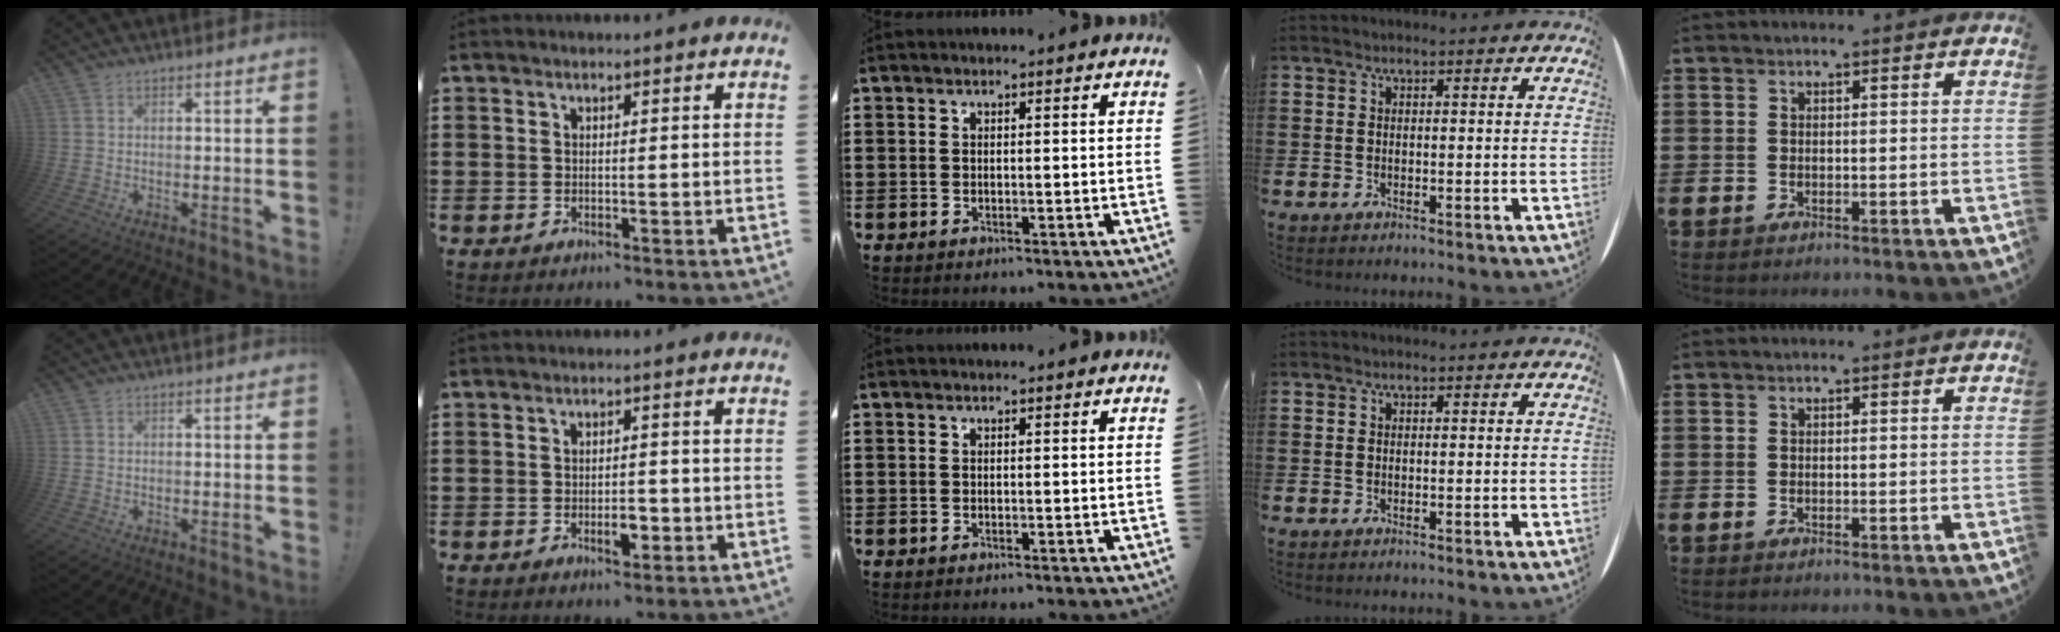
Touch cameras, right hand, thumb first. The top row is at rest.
{"index": {"total": 3.2, "force": [-1.0, 1.3, 2.8], "torque": [-0.049, 0.002, -0.017]}}